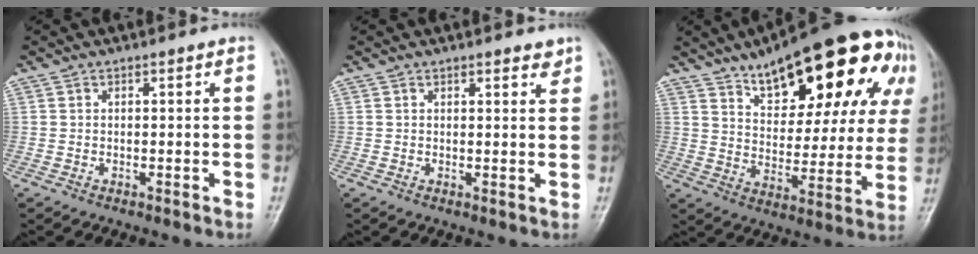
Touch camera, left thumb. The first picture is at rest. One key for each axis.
{"total": 2.0, "fx": 1.6, "fy": 0.8, "fz": 1.0, "tx": -0.001, "ty": -0.009, "tz": 0.017}
{"total": 26.6, "fx": 14.1, "fy": 11.1, "fz": 19.7, "tx": -0.230, "ty": -0.016, "tz": 0.204}